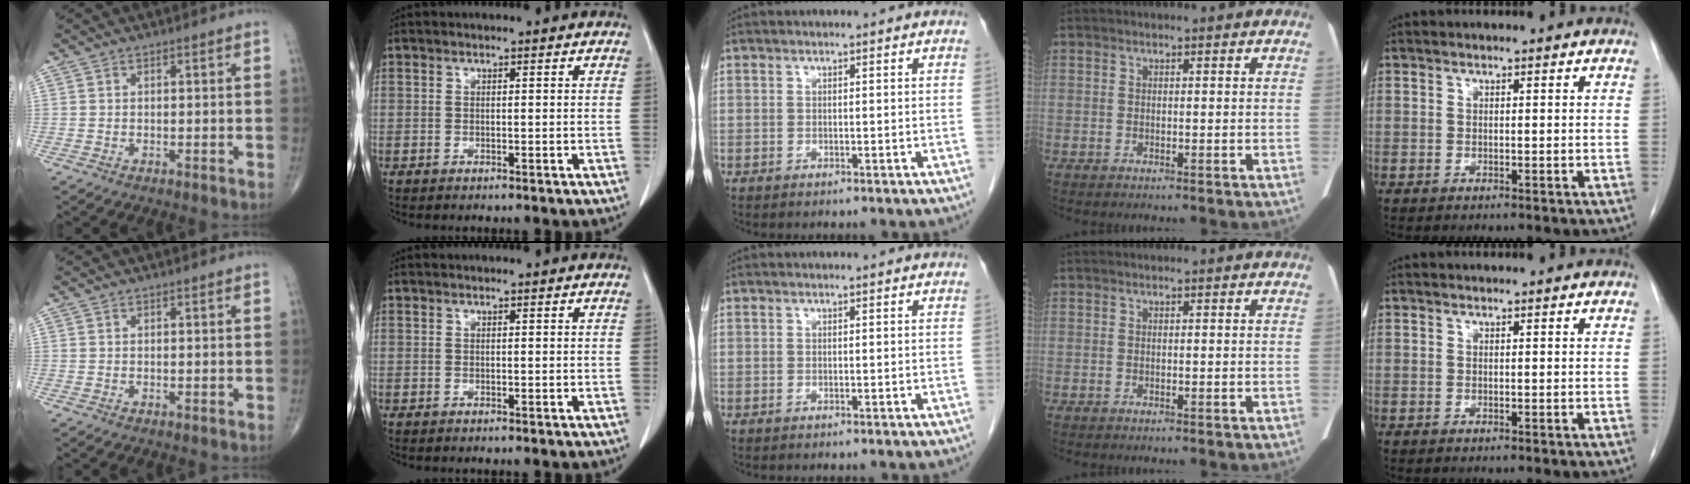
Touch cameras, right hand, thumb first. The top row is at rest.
{}